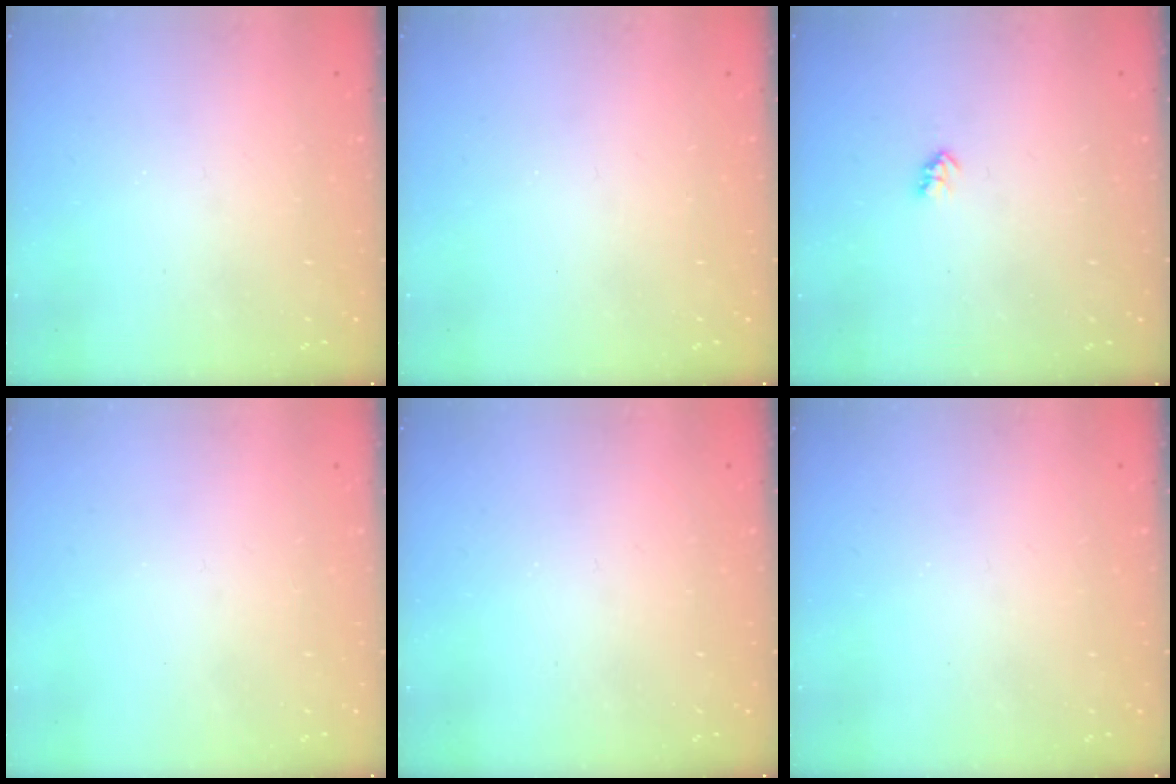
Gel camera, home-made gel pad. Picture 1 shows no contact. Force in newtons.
{"total": 0.0}
{"total": 3.1, "press": 3.1, "slide": 0.2}
{"total": 0.0}
{"total": 0.0}
{"total": 0.0}